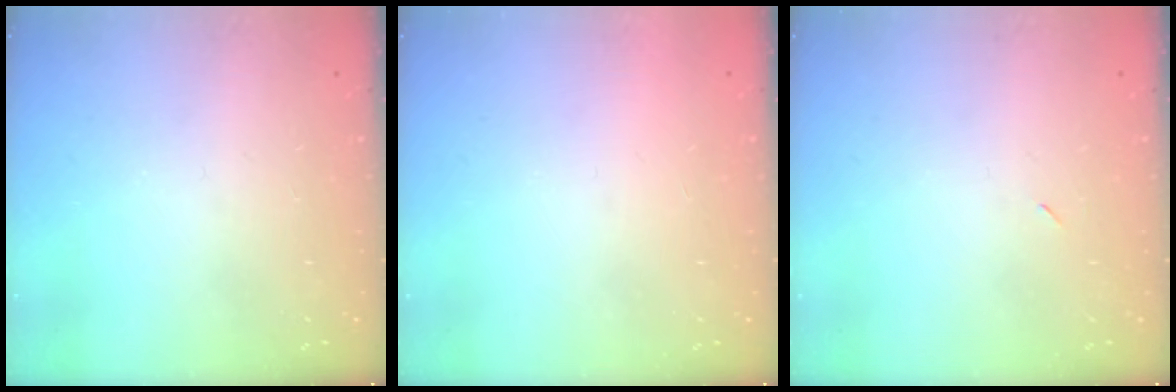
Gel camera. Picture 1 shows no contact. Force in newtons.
{"total": 1.6, "press": 1.6, "slide": 0.1}
{"total": 2.3, "press": 2.0, "slide": 1.2}